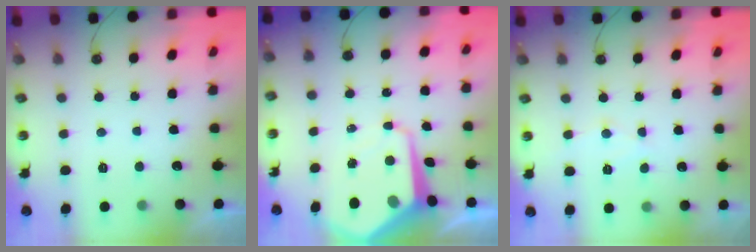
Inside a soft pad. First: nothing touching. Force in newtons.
{"total": 10.2, "press": 10.2, "slide": 0.8}
{"total": 5.9, "press": 5.9, "slide": 0.6}